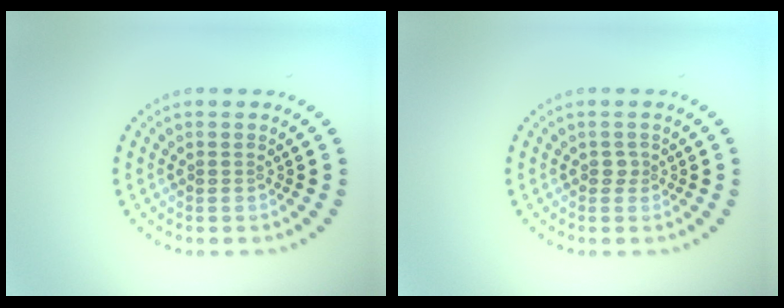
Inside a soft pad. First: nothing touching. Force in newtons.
{"total": 0.9, "press": 0.6, "slide": 0.6}